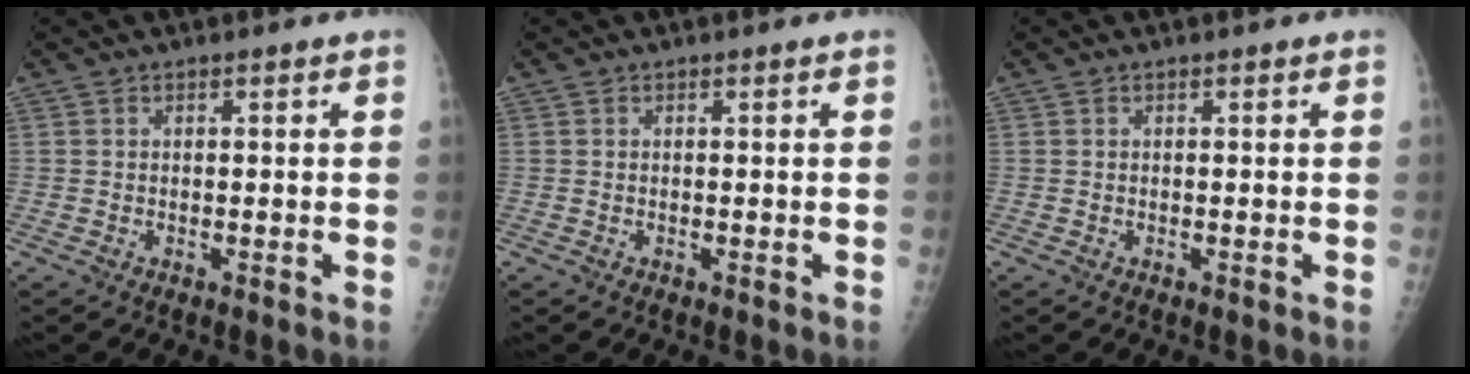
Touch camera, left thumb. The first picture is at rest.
{"total": 0.0}
{"total": 0.0}